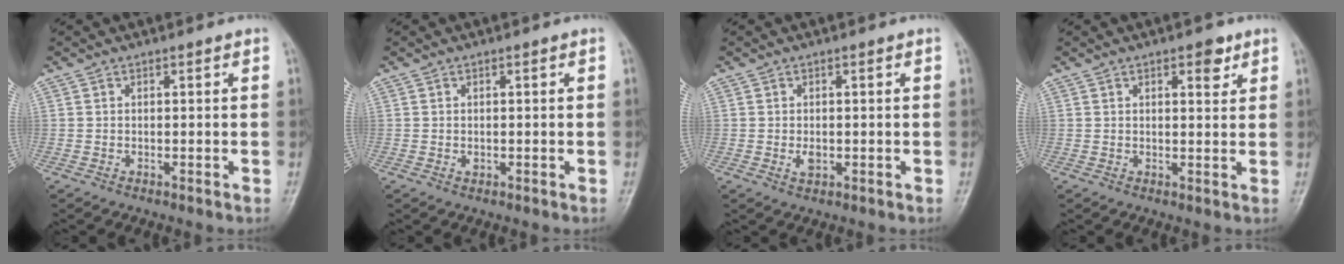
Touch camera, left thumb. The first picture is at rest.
{"total": 0.8, "force": [-0.1, 0.6, 0.6], "torque": [-0.006, 0.003, 0.000]}
{"total": 2.2, "force": [-0.3, 1.4, 1.7], "torque": [-0.026, -0.001, -0.004]}
{"total": 3.6, "force": [2.0, 1.5, 2.6], "torque": [-0.022, -0.008, 0.025]}